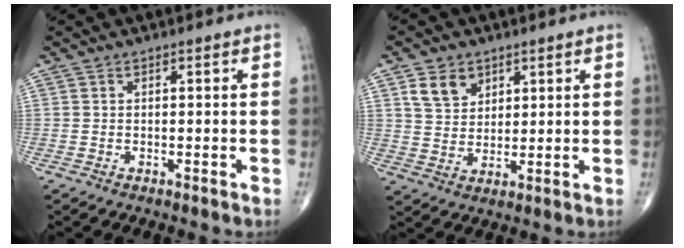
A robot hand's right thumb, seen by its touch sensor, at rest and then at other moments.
{"total": 6.4, "force": [3.4, 4.6, 2.9], "torque": [-0.034, -0.018, 0.066]}